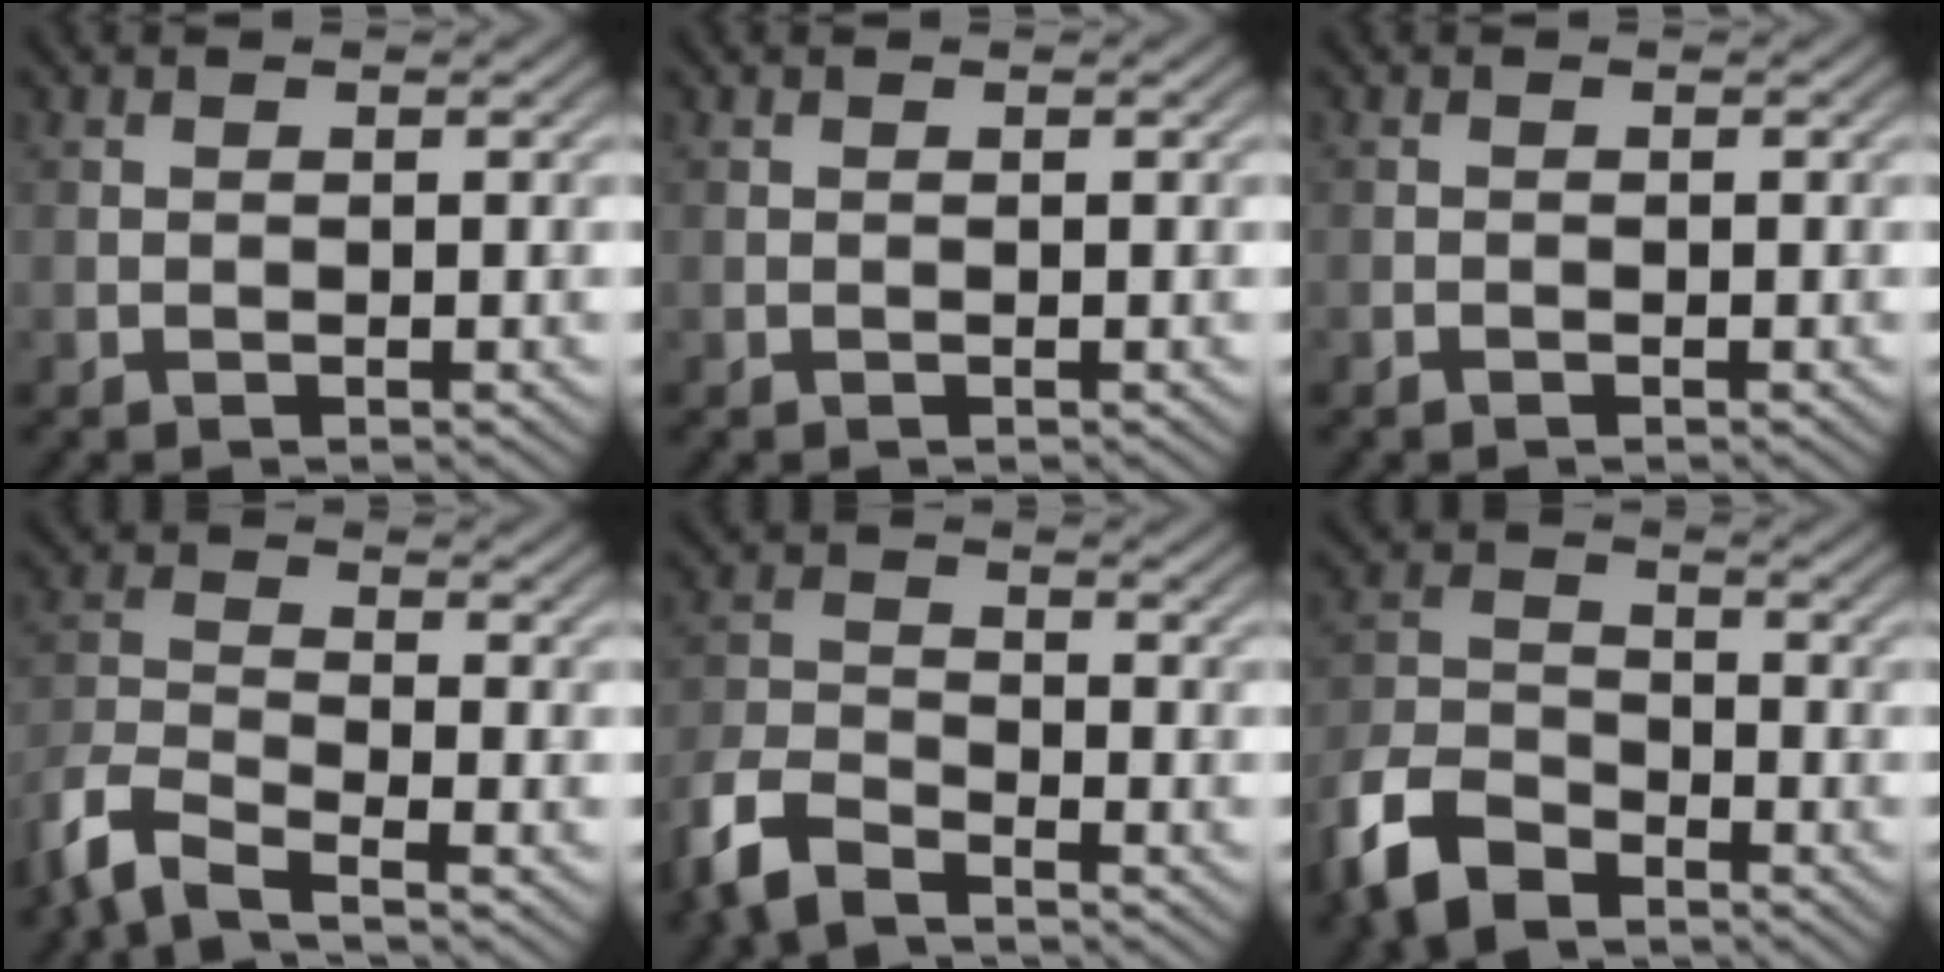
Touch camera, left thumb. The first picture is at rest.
{"total": 0.0}
{"total": 0.6, "force": [-0.5, 0.2, 0.2], "torque": [-0.002, -0.002, -0.009]}
{"total": 7.1, "force": [-5.6, 1.9, 4.0], "torque": [-0.094, -0.011, -0.125]}
{"total": 7.3, "force": [-5.6, 2.6, 3.7], "torque": [-0.084, -0.009, -0.132]}
{"total": 9.0, "force": [-6.3, 4.3, 4.7], "torque": [-0.110, -0.012, -0.143]}